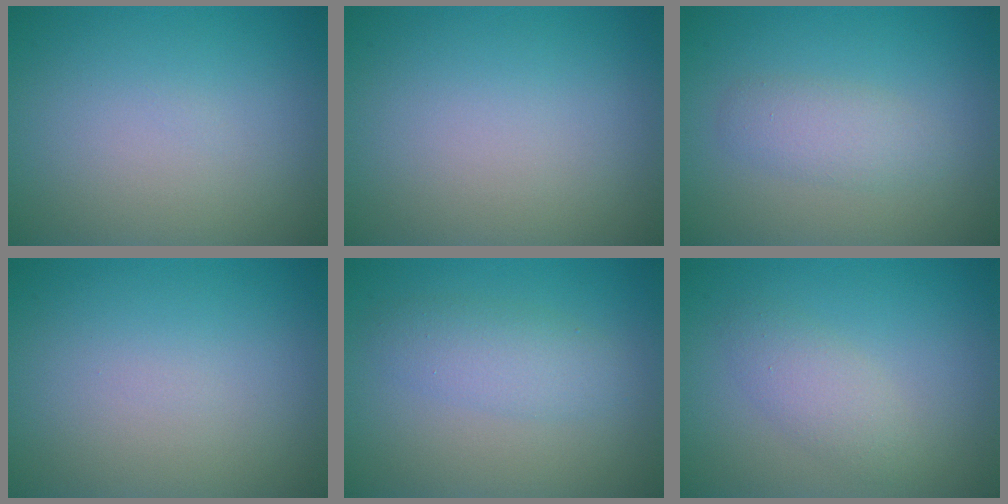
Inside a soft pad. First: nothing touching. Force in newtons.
{"total": 0.0}
{"total": 2.2, "press": 2.2, "slide": 0.0}
{"total": 0.0}
{"total": 2.8, "press": 2.8, "slide": 0.1}
{"total": 2.3, "press": 2.3, "slide": 0.2}